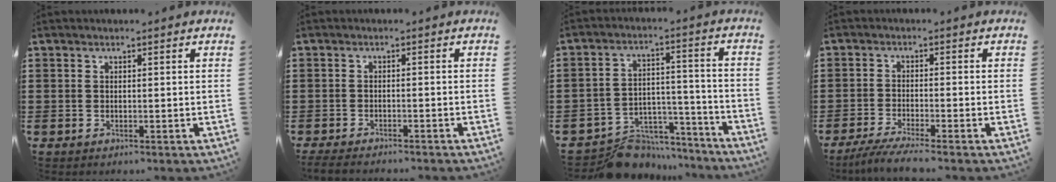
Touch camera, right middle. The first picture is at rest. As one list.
[{"total": 1.9, "force": [-1.9, 0.0, 0.4], "torque": [-0.015, -0.002, -0.040]}, {"total": 8.1, "force": [-7.7, 2.4, 1.0], "torque": [-0.009, 0.031, -0.146]}, {"total": 3.4, "force": [-2.9, -0.3, 1.7], "torque": [-0.042, -0.012, -0.060]}]